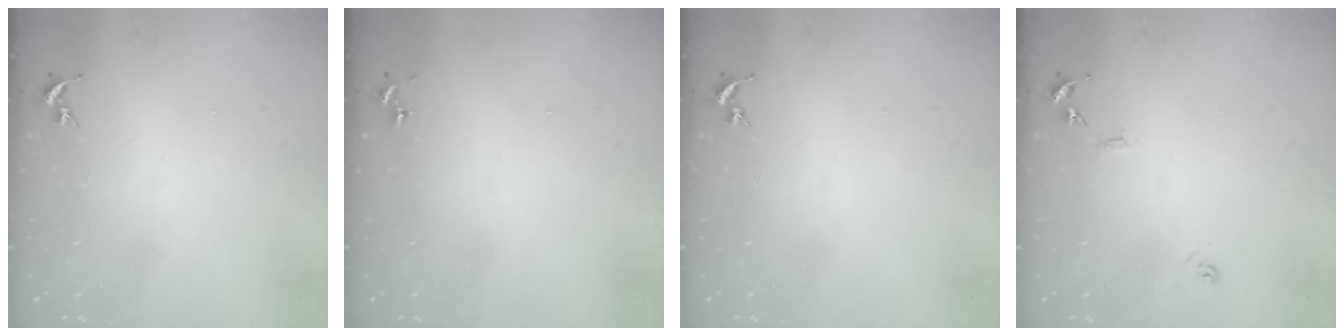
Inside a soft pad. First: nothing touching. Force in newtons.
{"total": 0.0}
{"total": 0.0}
{"total": 7.9, "press": 7.8, "slide": 0.8}